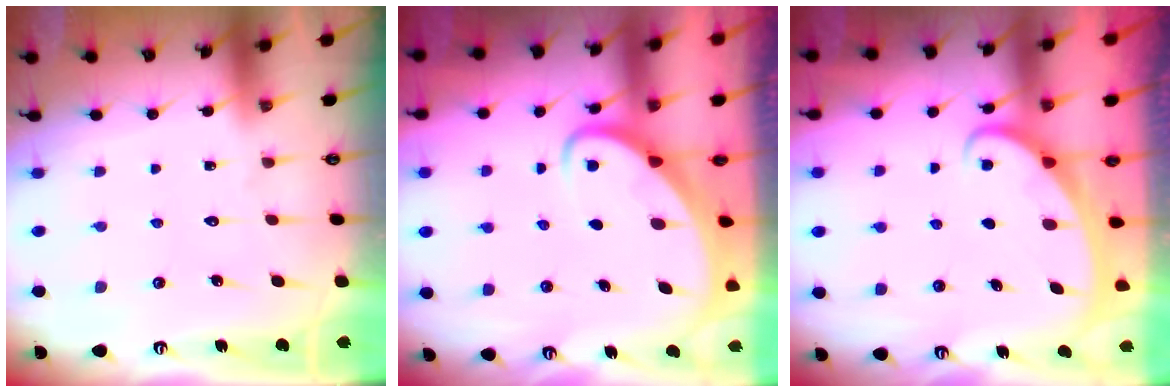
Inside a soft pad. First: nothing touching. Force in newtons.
{"total": 3.1, "press": 3.1, "slide": 0.2}
{"total": 2.3, "press": 2.2, "slide": 0.4}